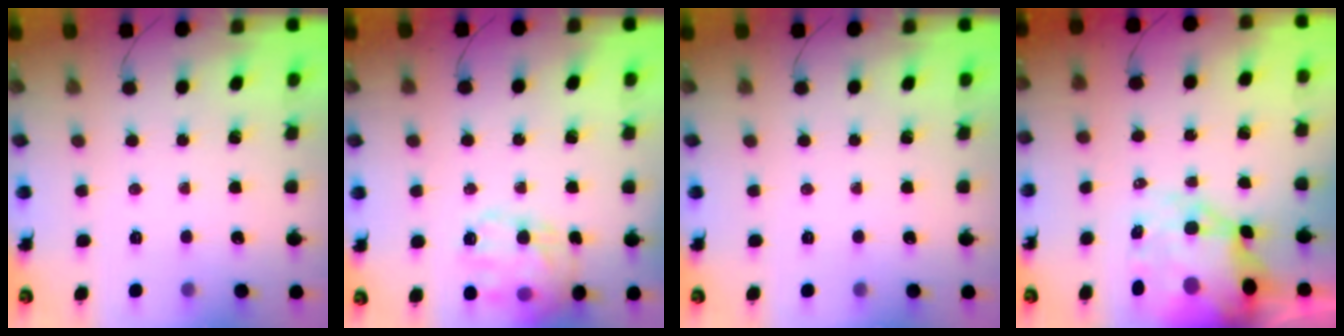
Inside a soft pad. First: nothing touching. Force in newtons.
{"total": 16.2, "press": 16.2, "slide": 1.4}
{"total": 0.0}
{"total": 15.5, "press": 14.9, "slide": 4.0}